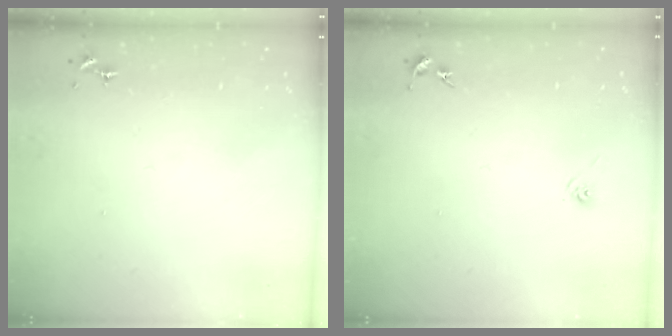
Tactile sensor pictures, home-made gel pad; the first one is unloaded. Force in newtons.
{"total": 2.9, "press": 2.6, "slide": 1.4}